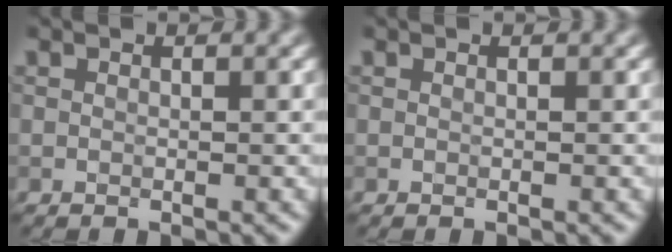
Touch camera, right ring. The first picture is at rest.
{"total": 0.0}